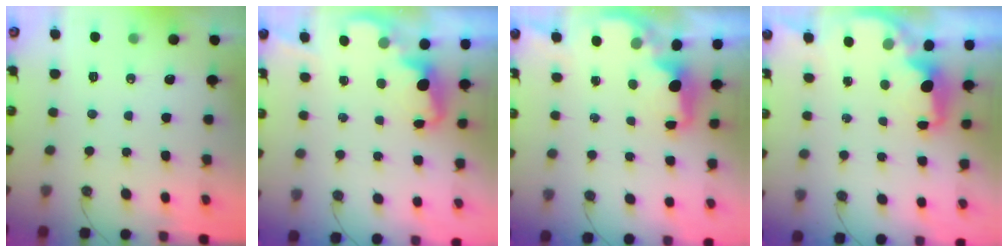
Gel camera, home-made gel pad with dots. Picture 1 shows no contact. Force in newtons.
{"total": 1.9, "press": 1.9, "slide": 0.6}
{"total": 2.1, "press": 2.0, "slide": 0.8}
{"total": 2.8, "press": 2.7, "slide": 0.9}